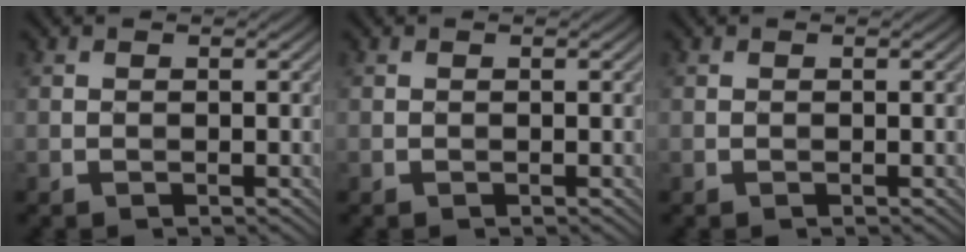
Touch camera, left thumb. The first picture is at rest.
{"total": 0.0}
{"total": 0.0}